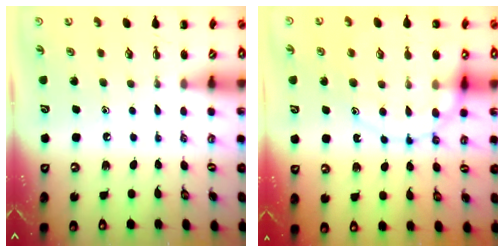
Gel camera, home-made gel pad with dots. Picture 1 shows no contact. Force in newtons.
{"total": 15.1, "press": 14.8, "slide": 2.7}